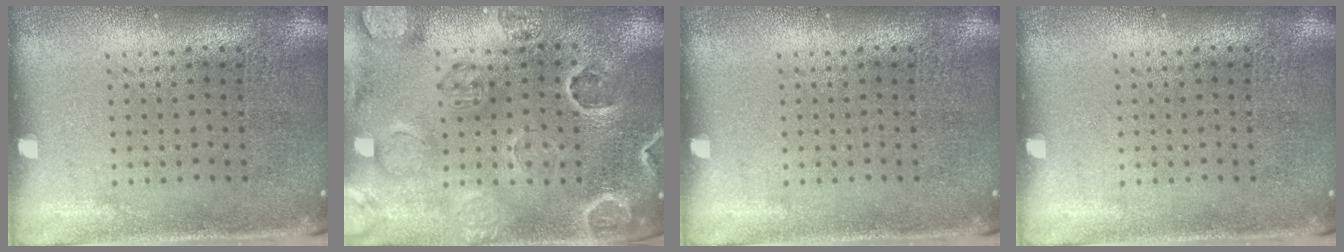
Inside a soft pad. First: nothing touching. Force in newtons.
{"total": 2.7, "press": 2.6, "slide": 0.5}
{"total": 0.0}
{"total": 0.0}